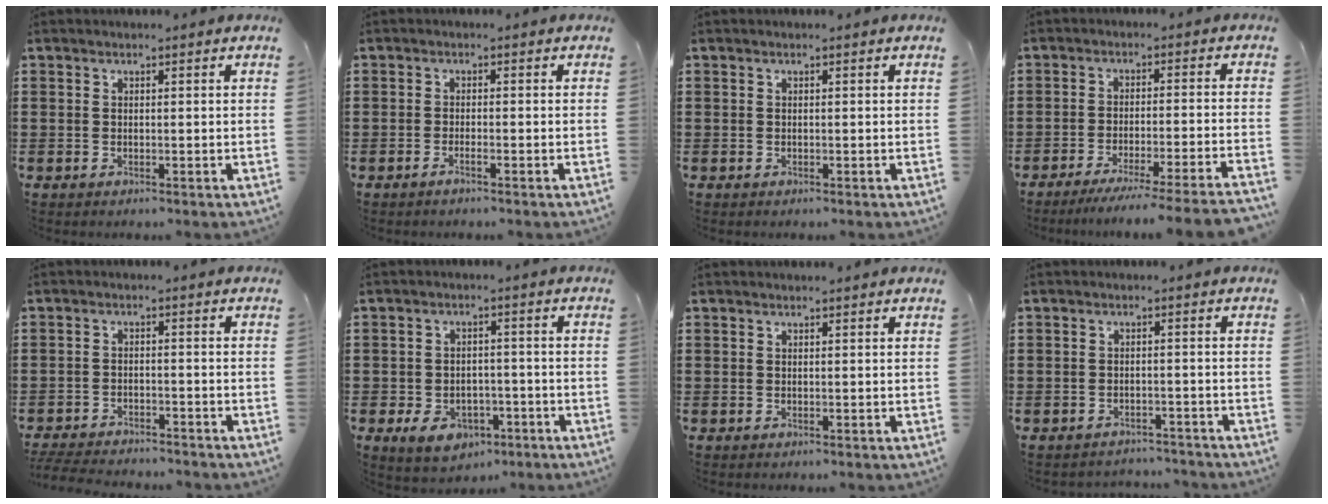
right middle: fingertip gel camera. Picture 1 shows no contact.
{"total": 1.1, "force": [-0.7, 0.0, 0.8], "torque": [-0.014, -0.004, -0.013]}
{"total": 0.0}
{"total": 5.3, "force": [-4.5, -0.6, 2.6], "torque": [-0.040, -0.016, -0.086]}
{"total": 3.7, "force": [-3.7, 0.3, 0.6], "torque": [-0.017, -0.001, -0.079]}
{"total": 4.9, "force": [-3.0, 3.0, 2.5], "torque": [-0.058, 0.006, -0.061]}
{"total": 0.0}
{"total": 2.2, "force": [-2.1, 0.5, -0.4], "torque": [0.000, 0.003, -0.050]}